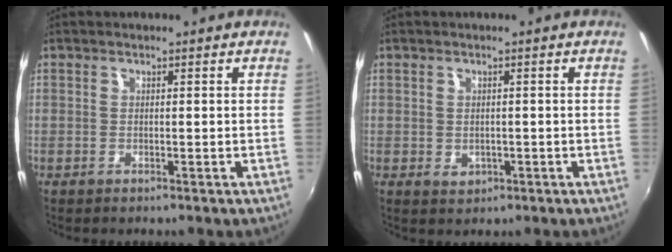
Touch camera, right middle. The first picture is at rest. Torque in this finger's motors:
{"motor_torque": [0.49, -0.38, 0.12, 0.00]}